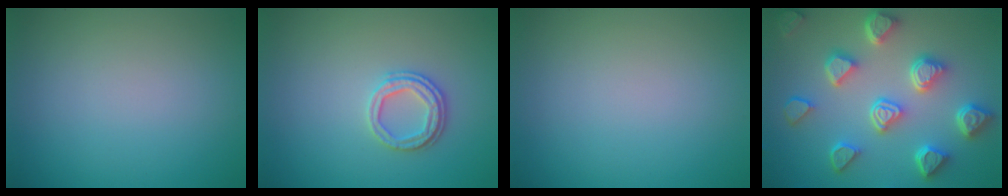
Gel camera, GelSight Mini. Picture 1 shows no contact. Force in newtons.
{"total": 2.5, "press": 2.3, "slide": 0.9}
{"total": 0.0}
{"total": 7.2, "press": 5.8, "slide": 4.2}